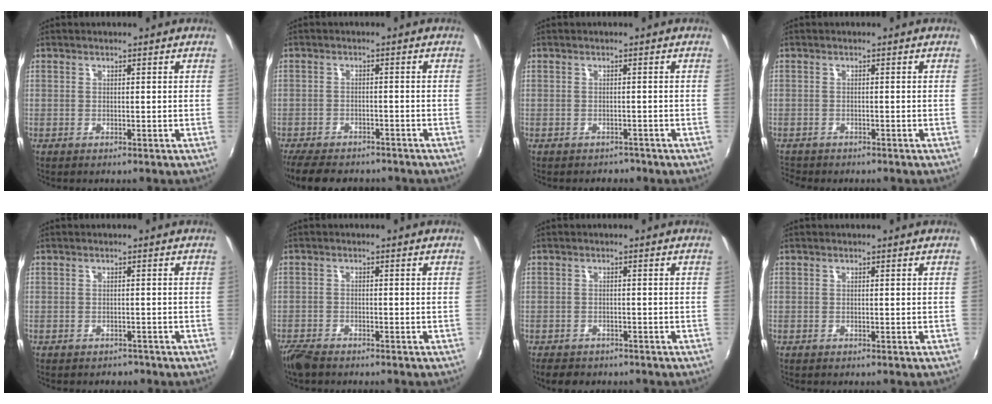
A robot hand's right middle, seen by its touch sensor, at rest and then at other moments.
{"total": 10.7, "force": [-8.9, 3.9, 4.5], "torque": [-0.109, -0.023, -0.143]}
{"total": 2.6, "force": [-2.2, 1.4, 0.2], "torque": [-0.008, -0.007, -0.029]}
{"total": 2.7, "force": [-2.5, 0.8, 0.6], "torque": [-0.023, -0.013, -0.045]}
{"total": 2.3, "force": [-1.9, 1.3, 0.4], "torque": [-0.011, -0.008, -0.024]}
{"total": 4.2, "force": [-3.7, 1.2, 1.7], "torque": [-0.051, -0.018, -0.074]}
{"total": 3.8, "force": [-3.0, 1.9, 1.3], "torque": [-0.036, -0.009, -0.048]}
{"total": 0.0}